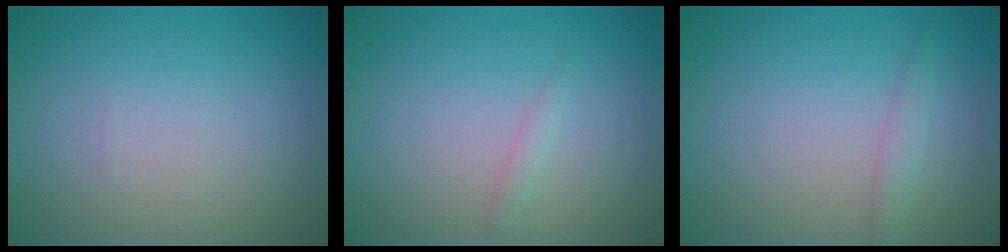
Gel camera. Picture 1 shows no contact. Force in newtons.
{"total": 0.7, "press": 0.7, "slide": 0.1}
{"total": 1.2, "press": 1.2, "slide": 0.1}